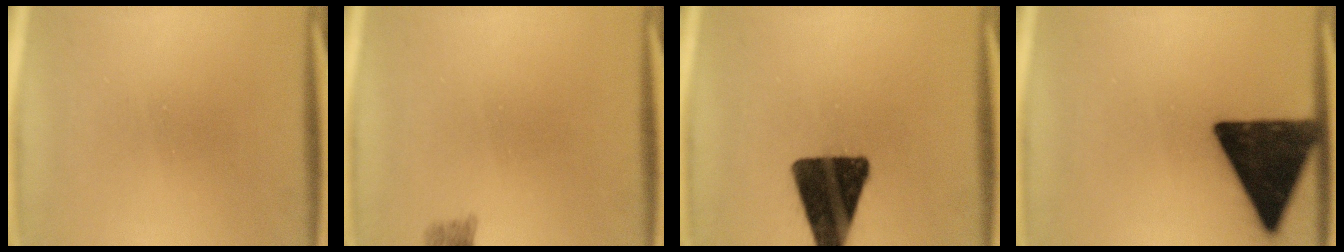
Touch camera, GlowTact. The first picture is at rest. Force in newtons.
{"total": 2.0}
{"total": 17.1}
{"total": 17.2}